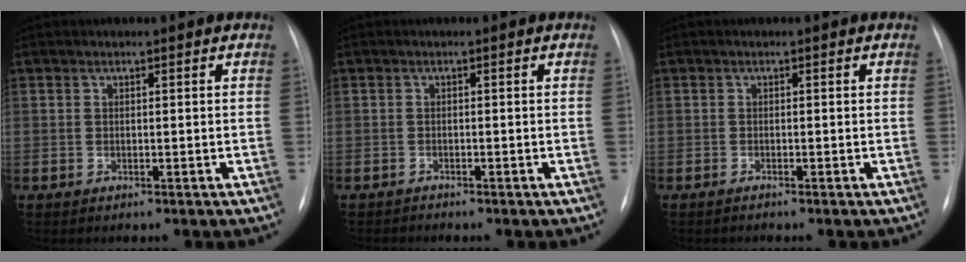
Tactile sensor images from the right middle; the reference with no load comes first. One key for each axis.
{"total": 0.8, "fx": -0.8, "fy": 0.1, "fz": -0.2, "tx": 0.000, "ty": -0.003, "tz": -0.016}
{"total": 0.6, "fx": -0.5, "fy": 0.0, "fz": 0.2, "tx": -0.006, "ty": -0.001, "tz": -0.011}